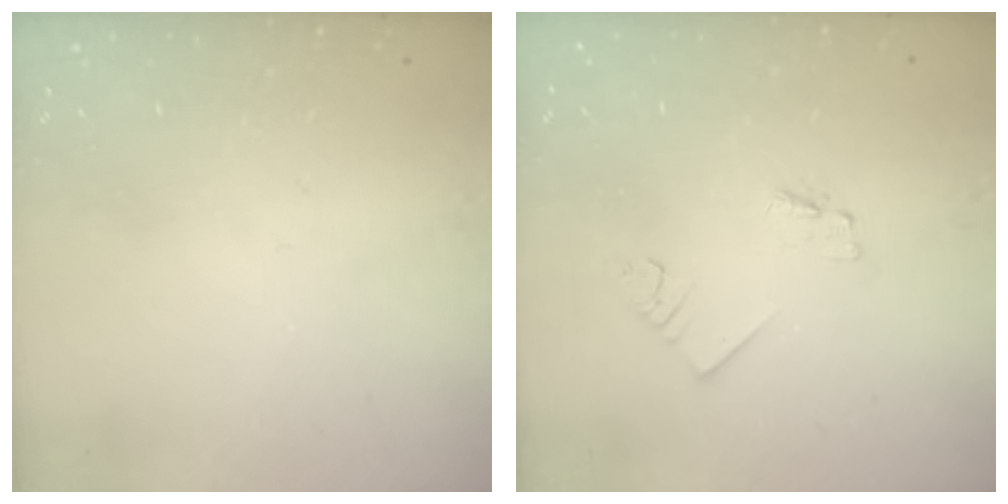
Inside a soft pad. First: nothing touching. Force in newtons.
{"total": 1.7, "press": 1.7, "slide": 0.3}